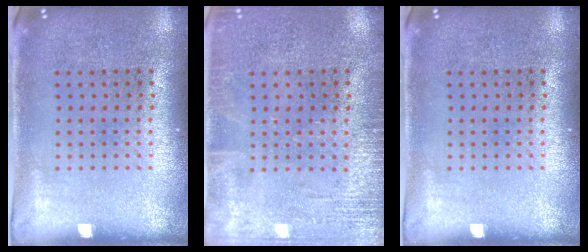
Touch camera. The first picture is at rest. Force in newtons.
{"total": 2.4, "press": 2.4, "slide": 0.3}
{"total": 0.0}